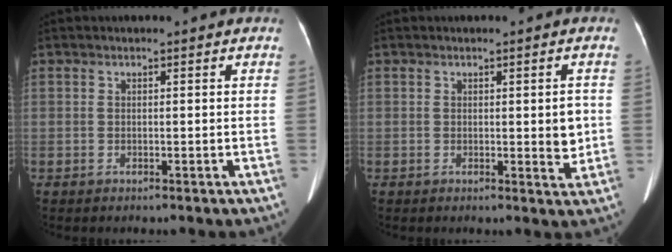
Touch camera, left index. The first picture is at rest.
{"total": 3.1, "force": [0.1, 1.0, 2.9], "torque": [-0.034, -0.002, 0.002]}